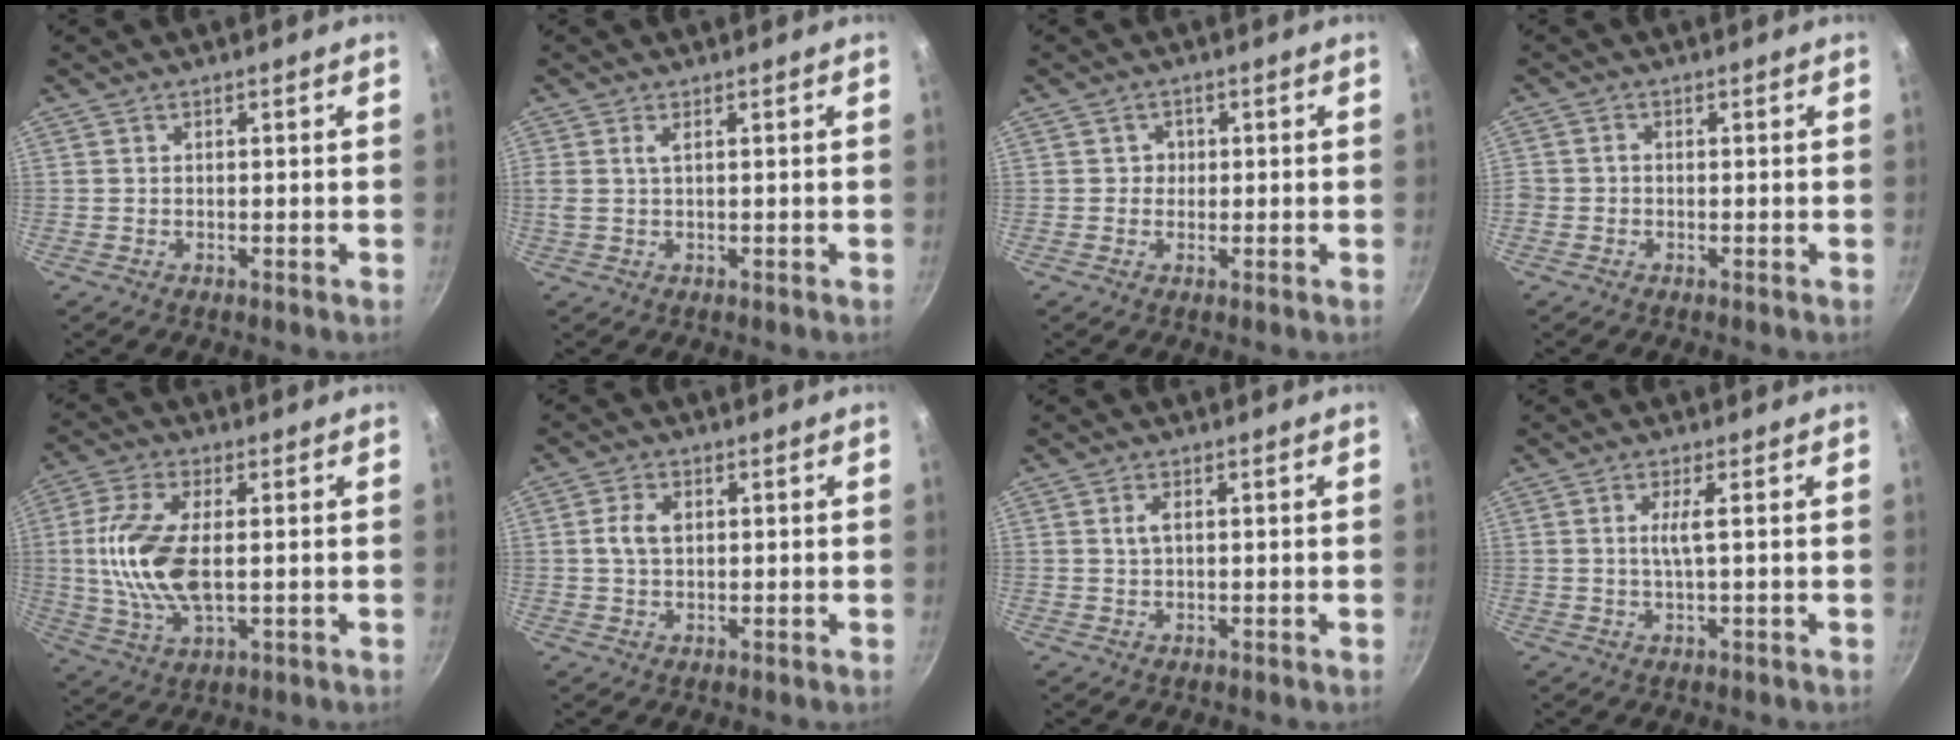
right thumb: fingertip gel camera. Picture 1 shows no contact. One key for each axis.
{"total": 1.6, "fx": 0.6, "fy": 0.4, "fz": 1.5, "tx": -0.044, "ty": 0.008, "tz": 0.018}
{"total": 1.9, "fx": 0.1, "fy": 1.8, "fz": 0.6, "tx": 0.005, "ty": 0.005, "tz": -0.001}
{"total": 1.6, "fx": -0.4, "fy": 1.3, "fz": 0.7, "tx": -0.007, "ty": 0.004, "tz": -0.012}
{"total": 13.8, "fx": 0.4, "fy": 6.5, "fz": 12.1, "tx": -0.260, "ty": -0.007, "tz": 0.010}
{"total": 4.1, "fx": 0.7, "fy": 2.6, "fz": 3.1, "tx": -0.063, "ty": 0.004, "tz": 0.013}
{"total": 1.8, "fx": 0.5, "fy": 0.8, "fz": 1.5, "tx": -0.034, "ty": 0.003, "tz": 0.012}
{"total": 2.7, "fx": 0.4, "fy": 0.1, "fz": 2.7, "tx": -0.066, "ty": -0.001, "tz": 0.009}